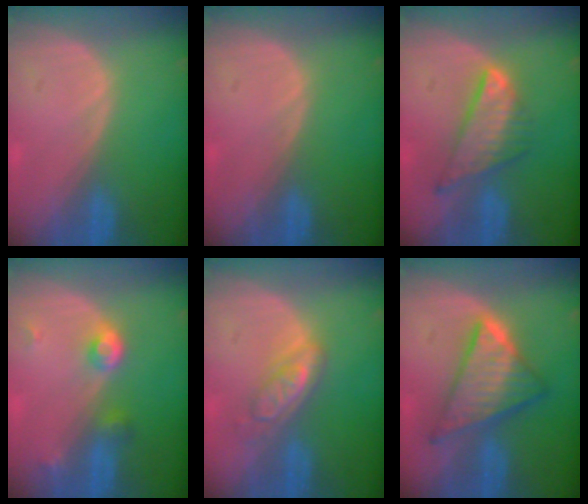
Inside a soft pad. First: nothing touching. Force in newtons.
{"total": 0.0}
{"total": 8.1, "press": 6.8, "slide": 4.3}
{"total": 3.8, "press": 3.6, "slide": 1.3}
{"total": 5.4, "press": 4.7, "slide": 2.8}
{"total": 9.2, "press": 9.1, "slide": 0.6}